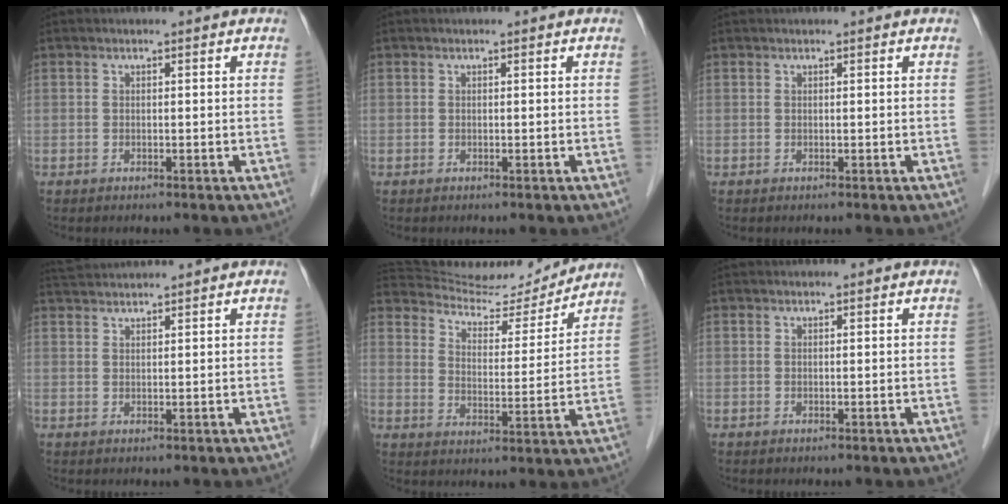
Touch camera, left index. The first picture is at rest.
{"total": 0.0}
{"total": 0.6, "force": [0.6, 0.1, 0.1], "torque": [-0.006, 0.015, 0.015]}
{"total": 4.8, "force": [4.6, -0.7, 1.0], "torque": [-0.019, 0.027, 0.083]}
{"total": 16.9, "force": [16.2, 2.9, 3.5], "torque": [-0.057, -0.011, 0.237]}
{"total": 1.7, "force": [1.6, 0.2, 0.4], "torque": [-0.009, 0.025, 0.027]}